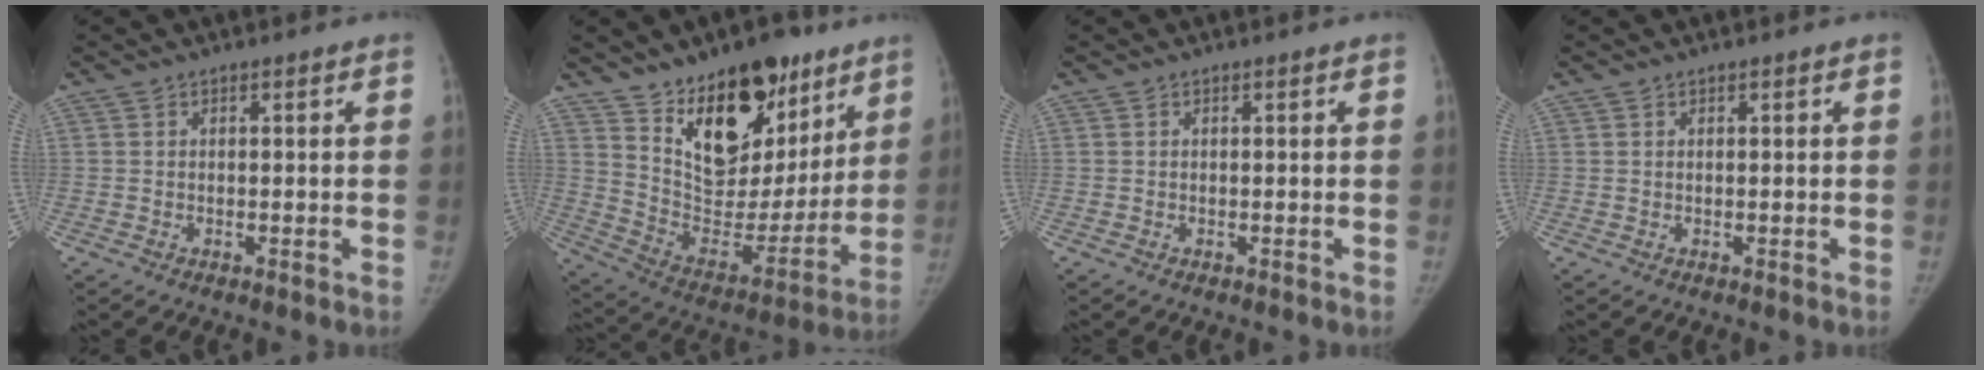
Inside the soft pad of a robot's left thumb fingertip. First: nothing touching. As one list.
[{"total": 23.1, "force": [14.1, 12.5, 13.2], "torque": [-0.148, -0.076, 0.236]}, {"total": 0.0}, {"total": 0.0}]